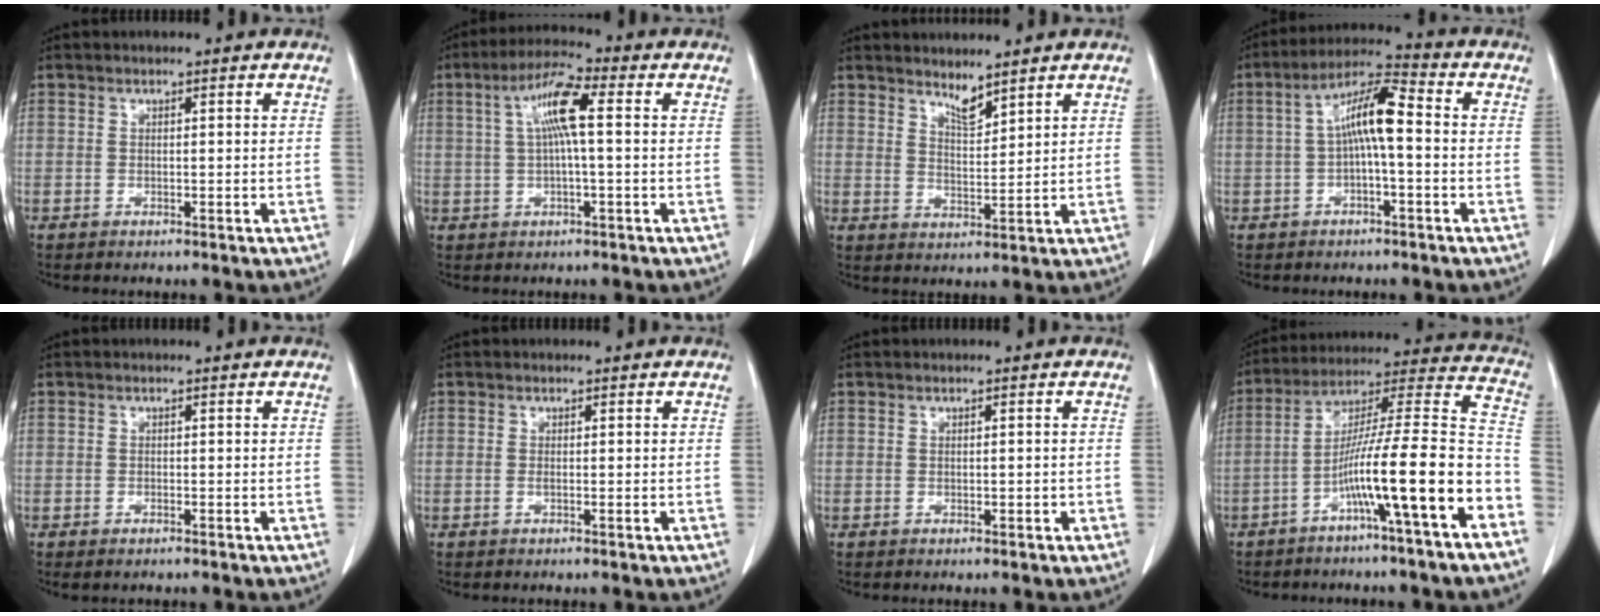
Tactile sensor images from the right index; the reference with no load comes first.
{"total": 7.5, "force": [1.4, 0.8, 7.4], "torque": [-0.144, 0.019, 0.022]}
{"total": 3.3, "force": [3.0, 0.4, 1.3], "torque": [-0.027, -0.010, 0.059]}
{"total": 8.4, "force": [0.1, 1.5, 8.3], "torque": [-0.156, 0.030, -0.004]}
{"total": 0.9, "force": [-0.6, 0.3, 0.5], "torque": [-0.013, -0.003, -0.006]}
{"total": 0.7, "force": [-0.2, 0.1, 0.7], "torque": [-0.014, -0.002, -0.002]}
{"total": 0.7, "force": [-0.2, 0.4, 0.6], "torque": [-0.010, 0.000, 0.000]}
{"total": 16.8, "force": [-7.5, -0.3, 15.0], "torque": [-0.243, 0.016, -0.126]}